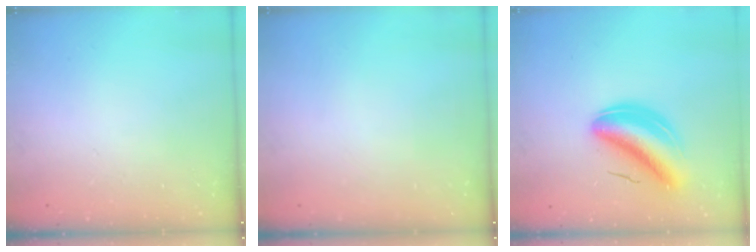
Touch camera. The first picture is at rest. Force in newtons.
{"total": 0.0}
{"total": 8.4, "press": 8.0, "slide": 2.4}